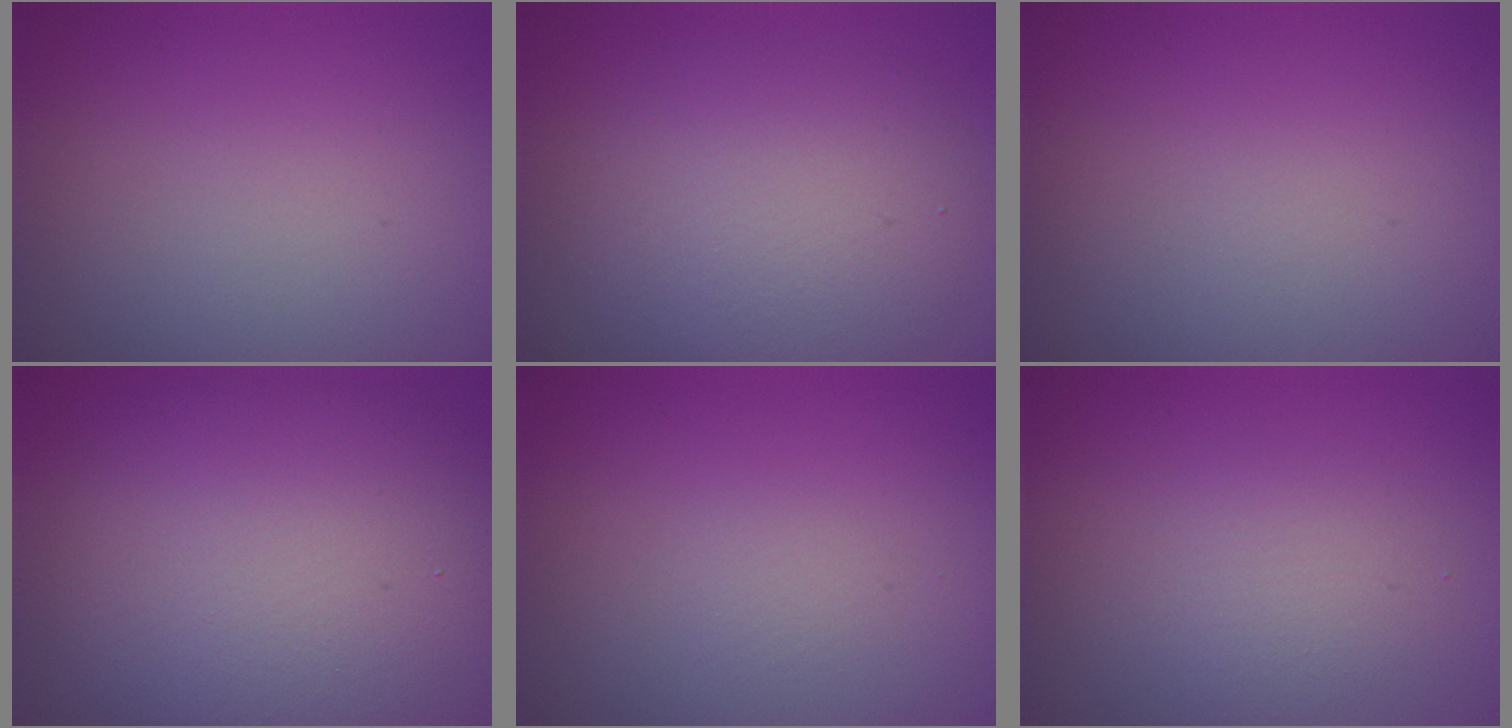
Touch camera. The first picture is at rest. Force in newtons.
{"total": 6.0, "press": 6.0, "slide": 0.3}
{"total": 0.0}
{"total": 12.4, "press": 12.4, "slide": 0.9}
{"total": 0.0}
{"total": 2.2, "press": 2.2, "slide": 0.1}